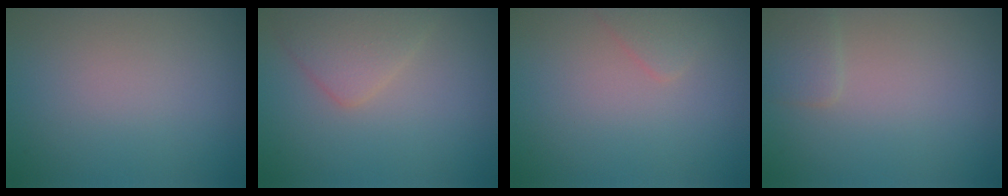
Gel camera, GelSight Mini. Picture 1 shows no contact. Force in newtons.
{"total": 2.8, "press": 2.8, "slide": 0.1}
{"total": 1.2, "press": 1.2, "slide": 0.1}
{"total": 1.5, "press": 1.5, "slide": 0.1}